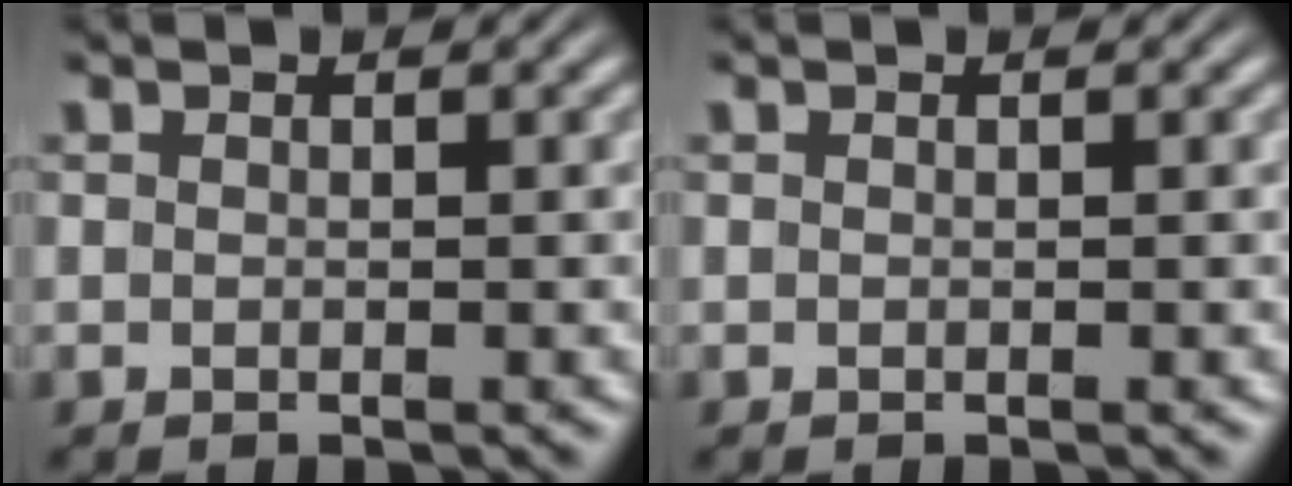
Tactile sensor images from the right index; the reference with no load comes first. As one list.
[{"total": 0.0}]